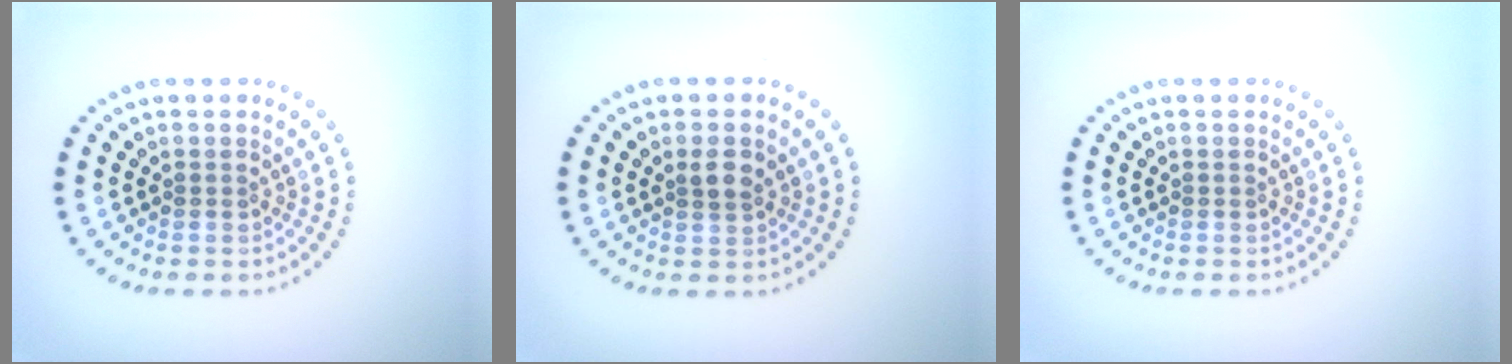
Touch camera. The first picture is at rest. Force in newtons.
{"total": 1.8, "press": 1.7, "slide": 0.5}
{"total": 0.0}